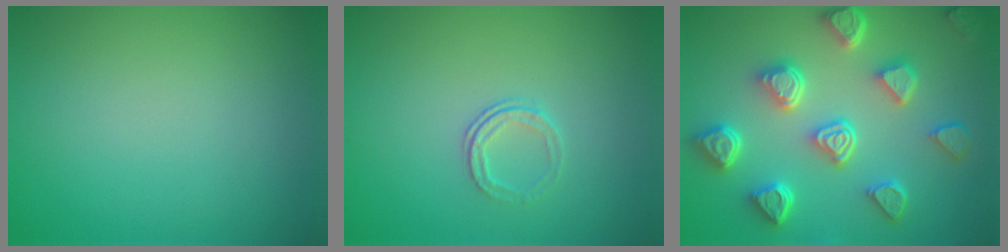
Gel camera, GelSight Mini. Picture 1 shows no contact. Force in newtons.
{"total": 1.3, "press": 0.9, "slide": 0.9}
{"total": 7.2, "press": 5.8, "slide": 4.3}